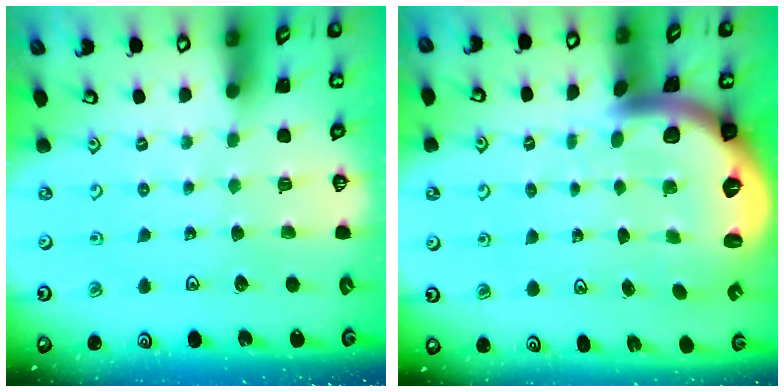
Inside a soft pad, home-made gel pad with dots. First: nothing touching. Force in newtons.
{"total": 5.5, "press": 5.5, "slide": 0.8}